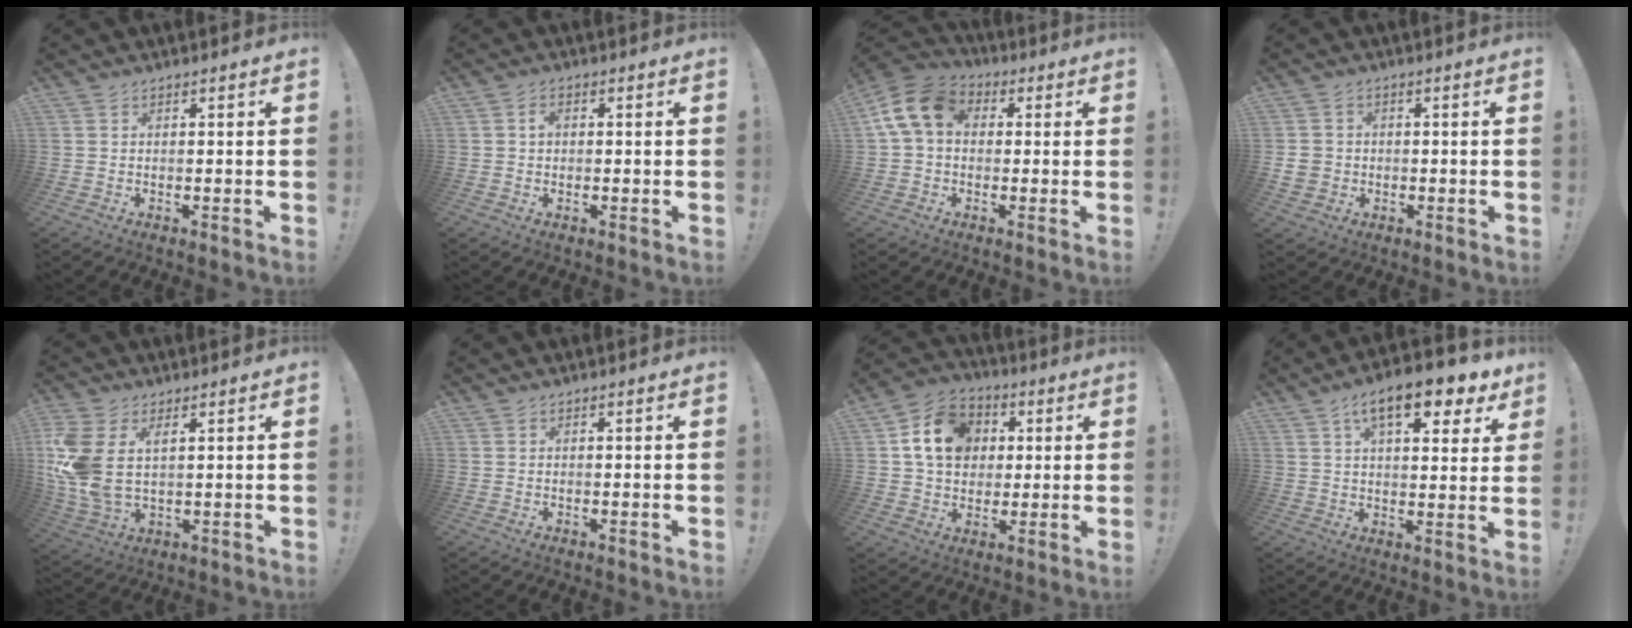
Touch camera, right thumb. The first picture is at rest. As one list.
[{"total": 1.6, "force": [0.2, 1.2, 1.1], "torque": [-0.009, 0.002, -0.001]}, {"total": 12.7, "force": [2.5, 9.1, 8.5], "torque": [-0.157, 0.015, 0.054]}, {"total": 4.8, "force": [-0.2, 4.4, 1.9], "torque": [-0.038, 0.002, -0.002]}, {"total": 11.3, "force": [3.6, 6.5, 8.5], "torque": [-0.184, -0.020, 0.072]}, {"total": 0.0}, {"total": 14.9, "force": [3.7, 12.0, 8.0], "torque": [-0.121, 0.006, 0.079]}, {"total": 14.0, "force": [7.5, 5.2, 10.6], "torque": [-0.150, -0.034, 0.120]}]